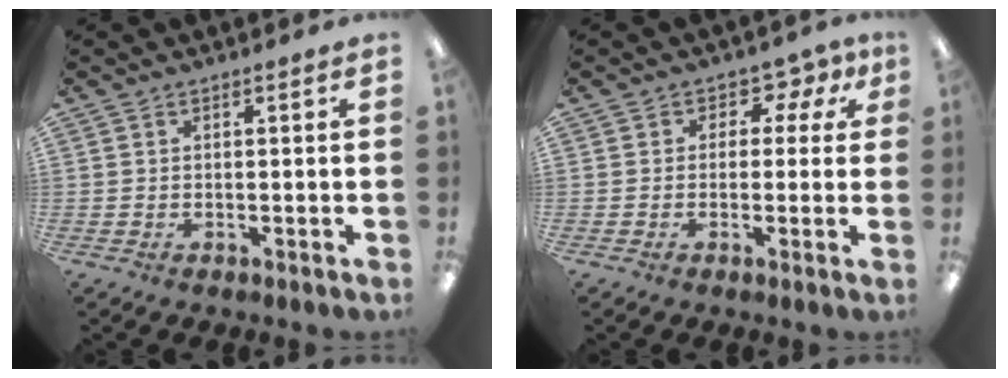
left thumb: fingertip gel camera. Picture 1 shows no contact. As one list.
[{"total": 4.0, "force": [0.8, 3.4, 1.9], "torque": [-0.030, 0.002, 0.010]}]